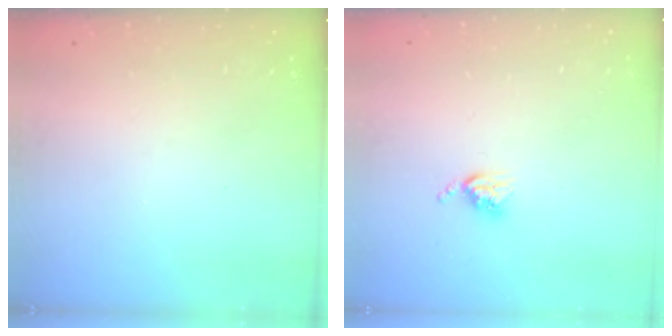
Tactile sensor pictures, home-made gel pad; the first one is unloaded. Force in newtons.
{"total": 3.8, "press": 3.8, "slide": 0.5}